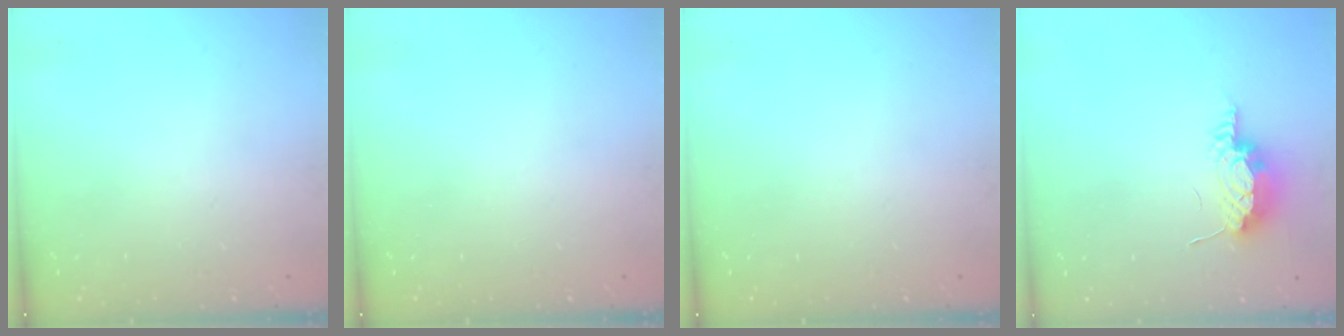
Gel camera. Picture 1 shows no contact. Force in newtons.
{"total": 0.0}
{"total": 0.0}
{"total": 8.4, "press": 8.2, "slide": 2.0}